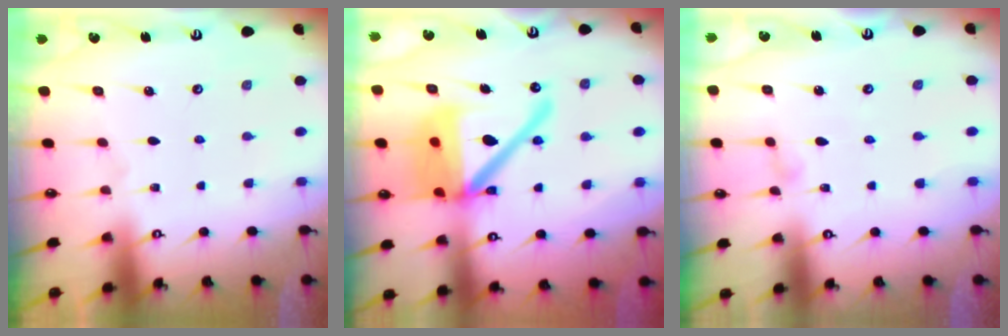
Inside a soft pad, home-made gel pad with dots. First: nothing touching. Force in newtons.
{"total": 21.3, "press": 21.1, "slide": 3.1}
{"total": 3.8, "press": 3.8, "slide": 0.5}